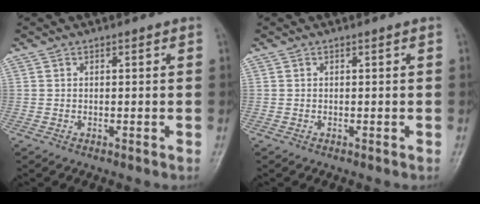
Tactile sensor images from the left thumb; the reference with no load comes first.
{"total": 0.0}